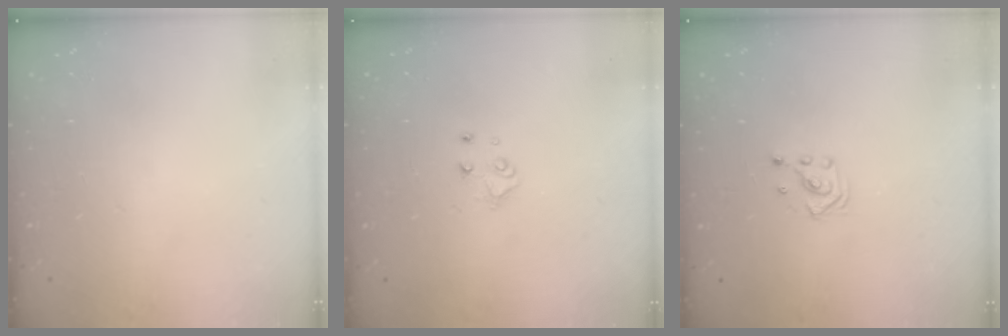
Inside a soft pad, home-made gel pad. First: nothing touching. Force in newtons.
{"total": 4.8, "press": 4.8, "slide": 0.5}
{"total": 2.6, "press": 2.6, "slide": 0.3}